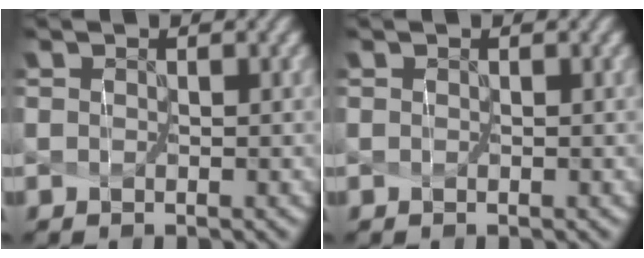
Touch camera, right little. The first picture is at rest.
{"total": 0.0}